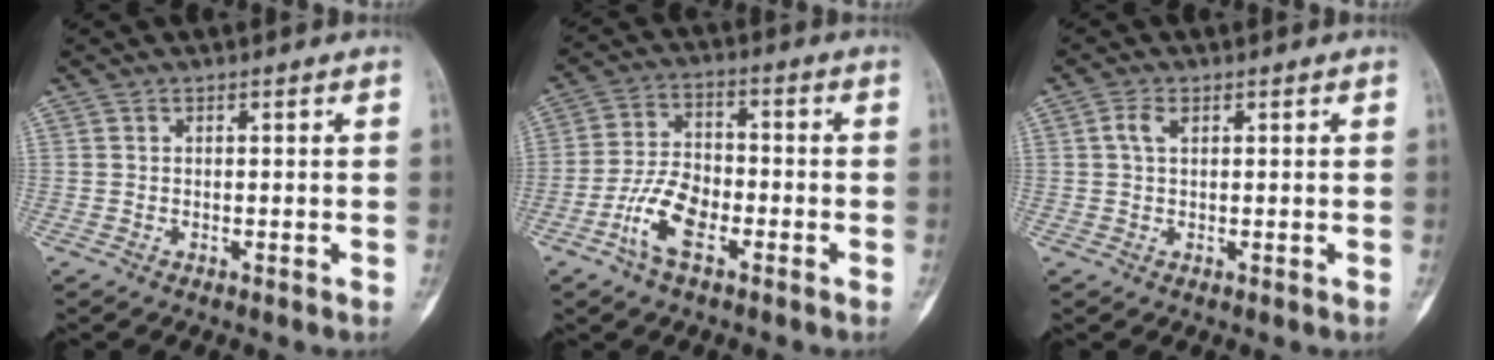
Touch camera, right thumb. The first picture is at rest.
{"total": 9.1, "force": [-4.2, 4.6, 6.6], "torque": [-0.126, 0.024, -0.084]}
{"total": 2.3, "force": [0.8, 1.3, 1.8], "torque": [-0.040, 0.007, 0.016]}